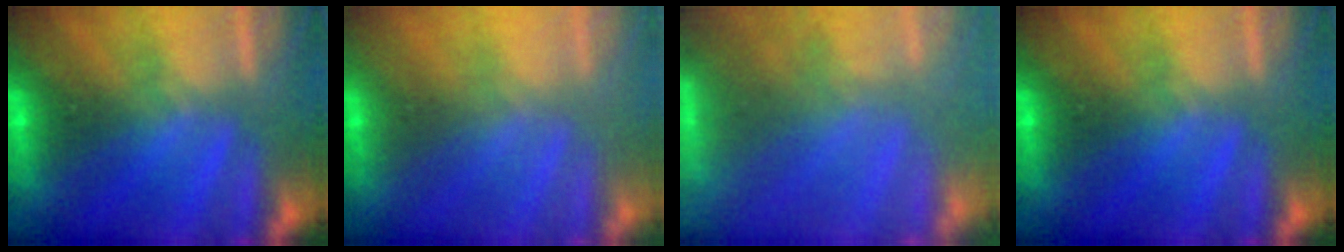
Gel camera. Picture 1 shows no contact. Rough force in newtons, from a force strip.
{"total": 2.7}
{"total": 7.4}
{"total": 0.0}